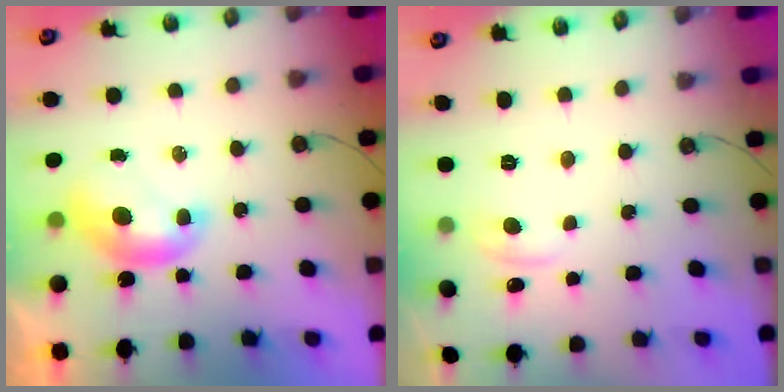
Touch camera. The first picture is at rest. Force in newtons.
{"total": 0.8, "press": 0.4, "slide": 0.7}